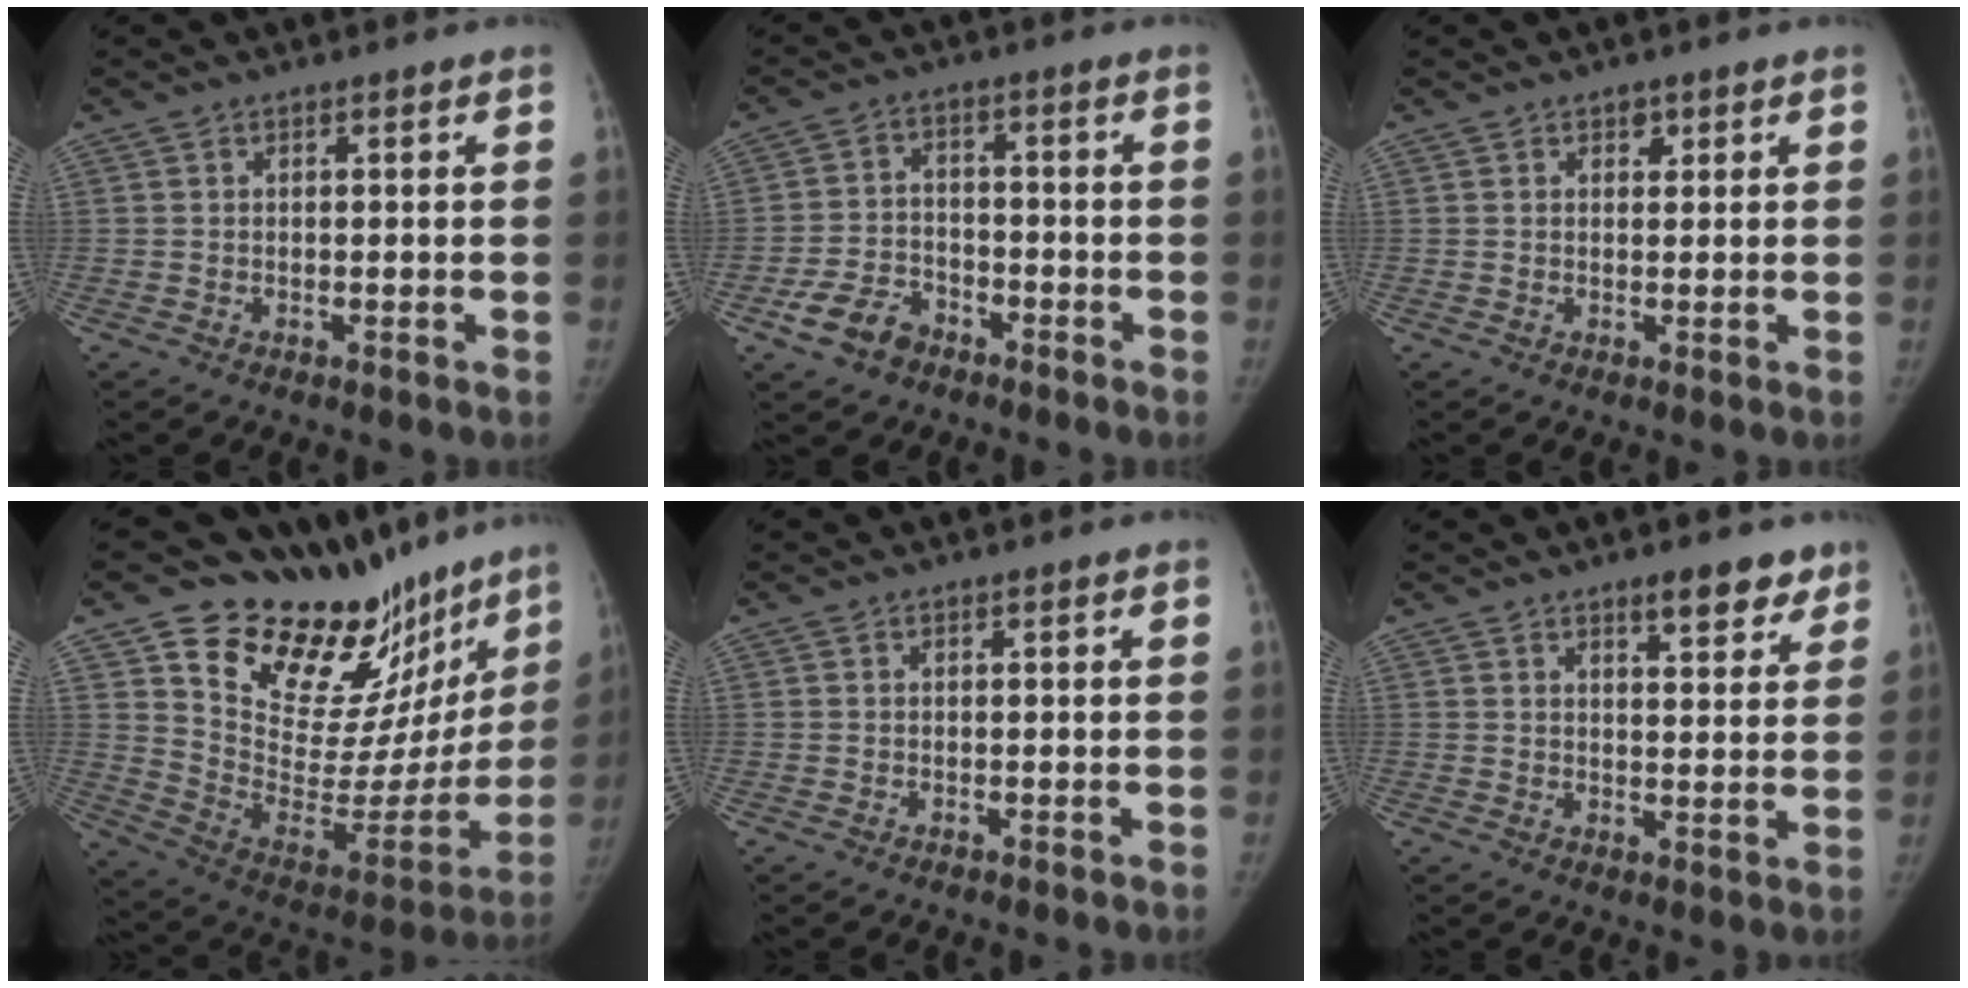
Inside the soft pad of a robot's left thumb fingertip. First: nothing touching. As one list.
[{"total": 7.5, "force": [-4.6, 5.0, 3.3], "torque": [-0.053, 0.025, -0.081]}, {"total": 1.5, "force": [0.9, 1.0, 0.6], "torque": [0.002, -0.004, 0.011]}, {"total": 28.2, "force": [21.4, 12.9, 13.1], "torque": [-0.149, -0.119, 0.326]}, {"total": 0.0}, {"total": 6.6, "force": [4.7, 2.5, 4.0], "torque": [-0.026, -0.026, 0.063]}]